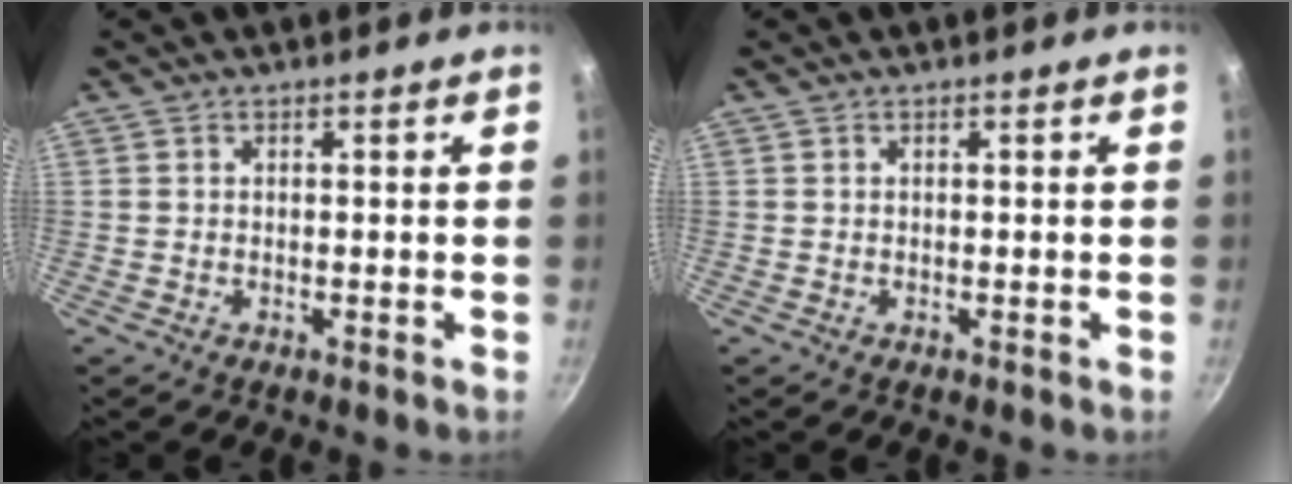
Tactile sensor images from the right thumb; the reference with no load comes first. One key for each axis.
{"total": 0.0}